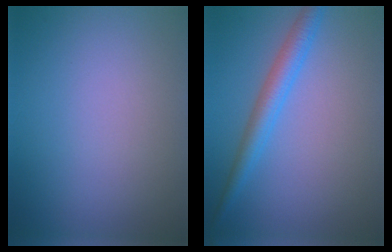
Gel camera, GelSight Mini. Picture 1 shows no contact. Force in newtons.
{"total": 3.1, "press": 3.1, "slide": 0.1}